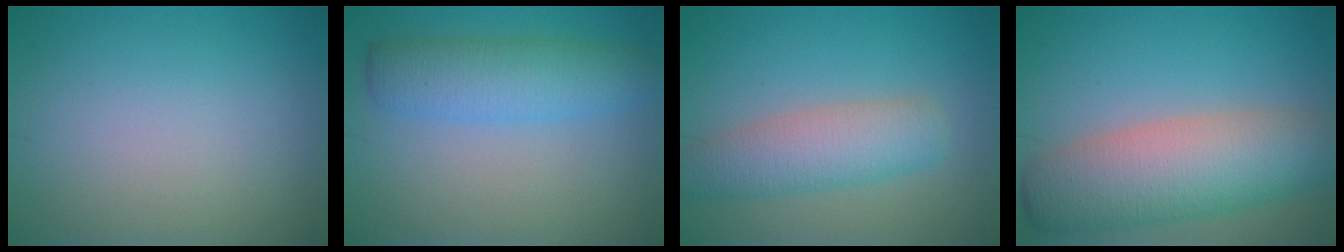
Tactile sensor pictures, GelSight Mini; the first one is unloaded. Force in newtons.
{"total": 4.9, "press": 4.8, "slide": 0.1}
{"total": 4.8, "press": 4.8, "slide": 0.2}
{"total": 9.7, "press": 9.7, "slide": 0.4}